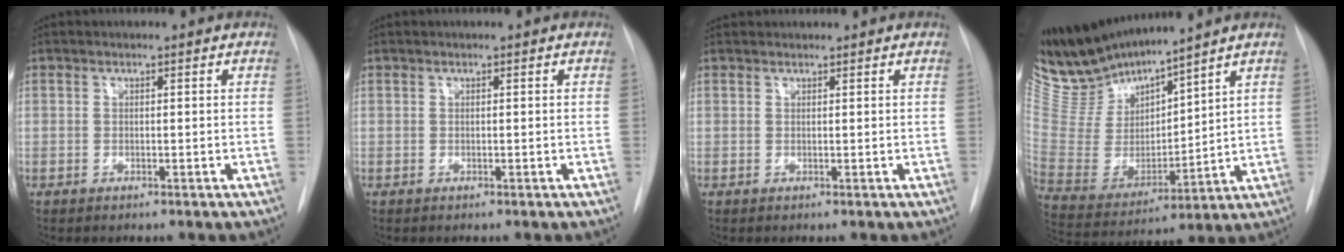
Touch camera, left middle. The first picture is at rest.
{"total": 0.0}
{"total": 2.1, "force": [2.1, 0.5, 0.3], "torque": [-0.003, 0.024, 0.033]}
{"total": 11.7, "force": [11.5, 1.3, 2.1], "torque": [-0.067, -0.006, 0.248]}